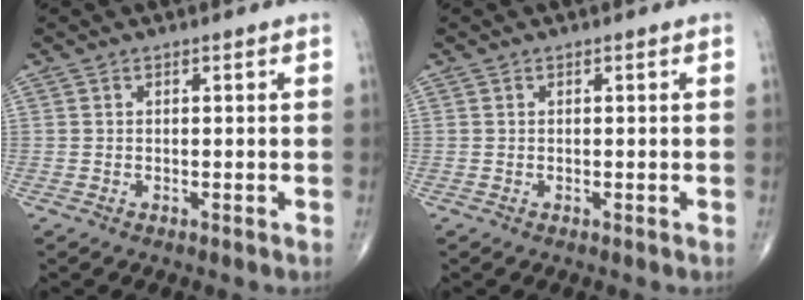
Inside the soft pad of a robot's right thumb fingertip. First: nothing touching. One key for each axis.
{"total": 0.0}